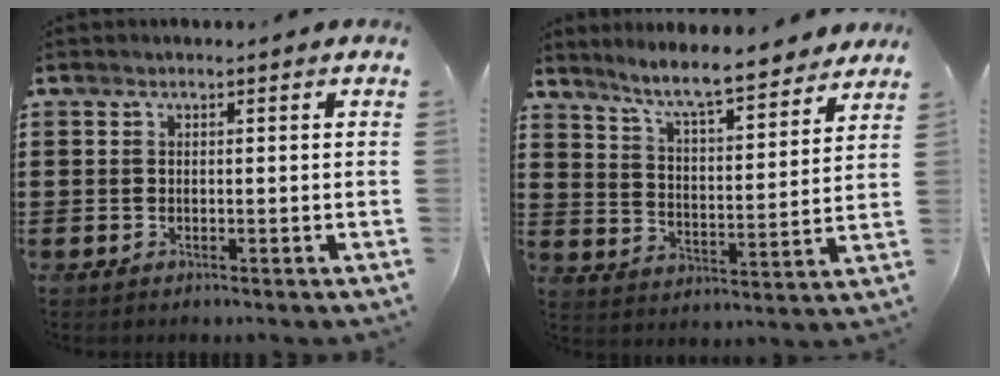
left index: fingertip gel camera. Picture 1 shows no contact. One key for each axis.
{"total": 7.6, "fx": 6.8, "fy": 0.0, "fz": 3.4, "tx": -0.089, "ty": -0.045, "tz": 0.115}